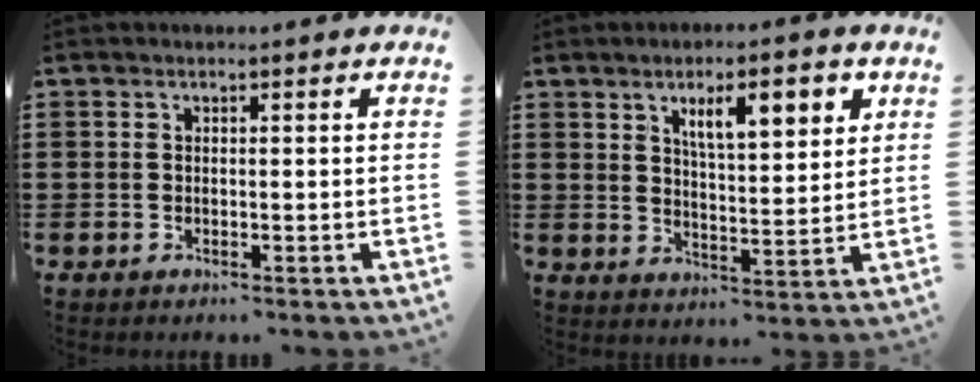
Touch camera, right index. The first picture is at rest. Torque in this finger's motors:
{"motor_torque": [0.57, 0.22, 0.53, 0.08]}